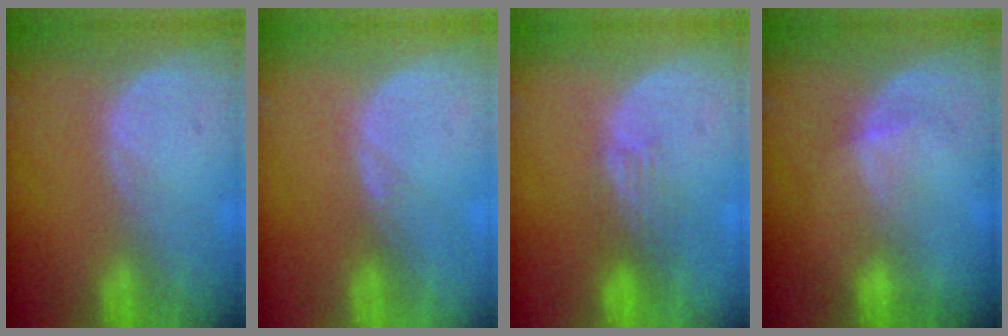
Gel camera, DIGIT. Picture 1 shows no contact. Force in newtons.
{"total": 0.5, "press": 0.5, "slide": 0.2}
{"total": 3.8, "press": 3.1, "slide": 2.2}
{"total": 2.7, "press": 2.4, "slide": 1.2}